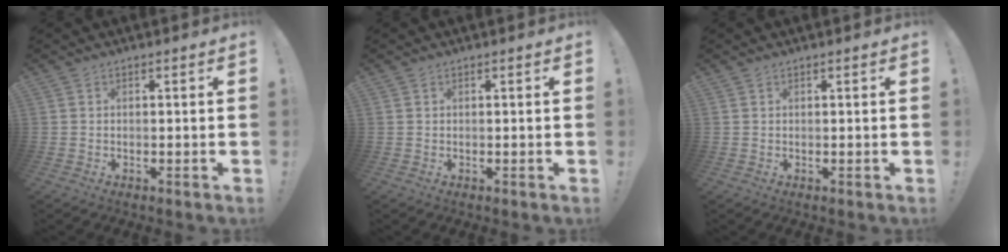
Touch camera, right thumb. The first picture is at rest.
{"total": 0.0}
{"total": 0.0}